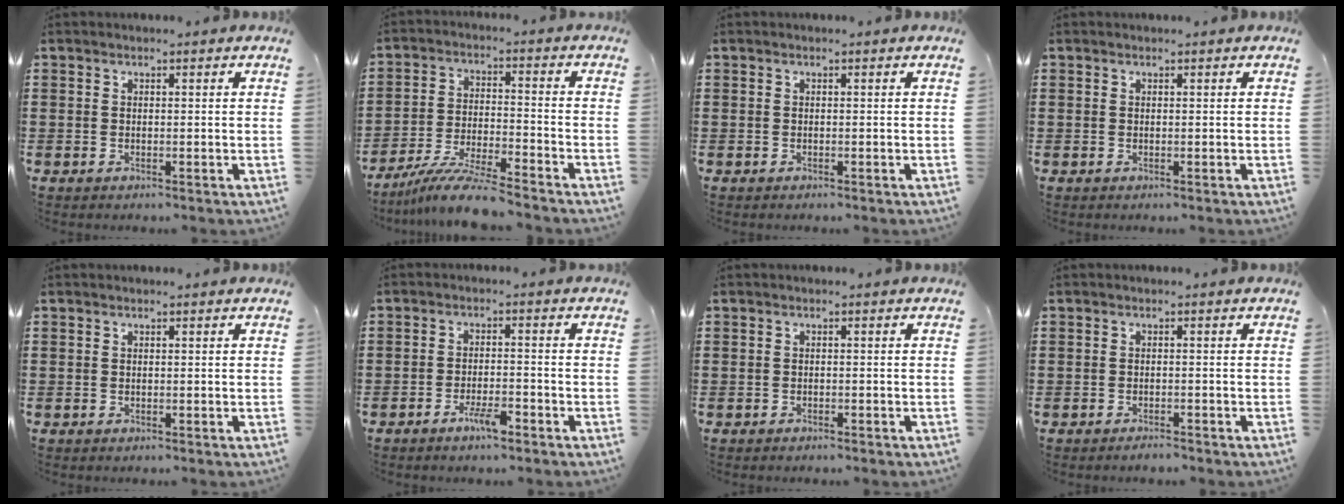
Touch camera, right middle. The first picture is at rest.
{"total": 8.4, "force": [-7.6, 0.0, 3.6], "torque": [-0.074, -0.007, -0.147]}
{"total": 0.0}
{"total": 0.0}
{"total": 0.0}
{"total": 3.6, "force": [-2.5, 0.8, 2.5], "torque": [-0.049, 0.003, -0.048]}
{"total": 0.9, "force": [-0.8, 0.1, 0.1], "torque": [-0.005, -0.001, -0.018]}
{"total": 1.5, "force": [-1.4, 0.0, 0.3], "torque": [-0.011, -0.002, -0.028]}